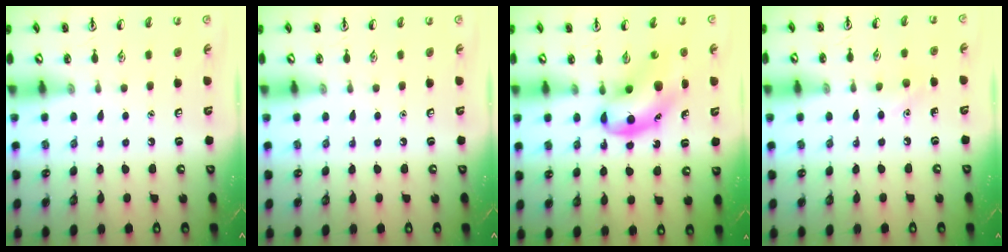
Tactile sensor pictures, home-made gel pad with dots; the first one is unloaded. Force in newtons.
{"total": 0.0}
{"total": 10.6, "press": 10.2, "slide": 2.8}
{"total": 5.7, "press": 5.4, "slide": 1.9}